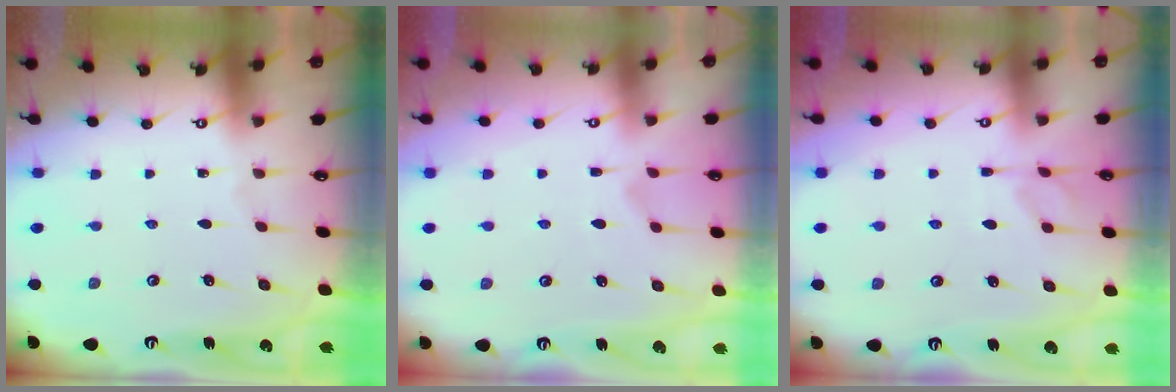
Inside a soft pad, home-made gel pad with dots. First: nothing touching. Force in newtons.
{"total": 1.1, "press": 0.3, "slide": 1.0}
{"total": 2.4, "press": 2.1, "slide": 1.2}